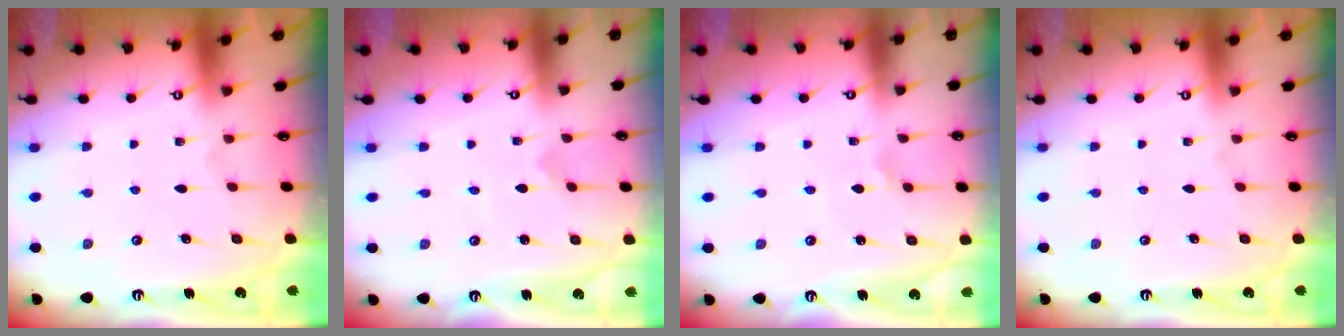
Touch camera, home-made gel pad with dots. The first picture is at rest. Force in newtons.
{"total": 0.0}
{"total": 0.7, "press": 0.5, "slide": 0.4}
{"total": 0.0}